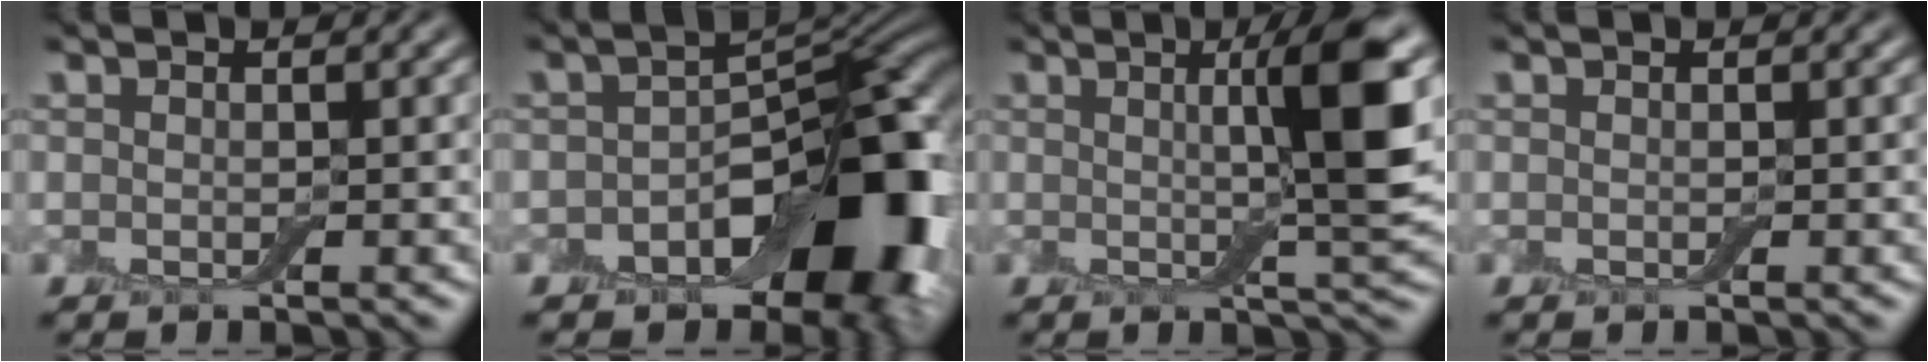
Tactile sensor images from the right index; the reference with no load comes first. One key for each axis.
{"total": 12.3, "fx": -5.7, "fy": 7.0, "fz": 8.4, "tx": -0.091, "ty": -0.008, "tz": -0.099}
{"total": 7.0, "fx": 1.6, "fy": 0.7, "fz": 6.8, "tx": -0.093, "ty": 0.004, "tz": 0.024}
{"total": 0.0}